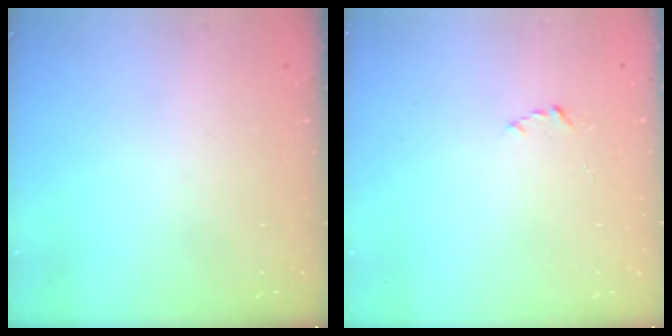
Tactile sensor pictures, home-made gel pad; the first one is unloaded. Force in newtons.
{"total": 2.2, "press": 2.1, "slide": 0.3}